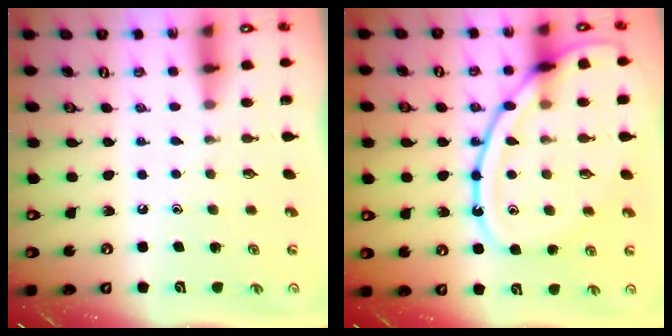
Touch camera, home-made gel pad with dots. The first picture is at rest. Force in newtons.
{"total": 18.0, "press": 17.9, "slide": 1.4}